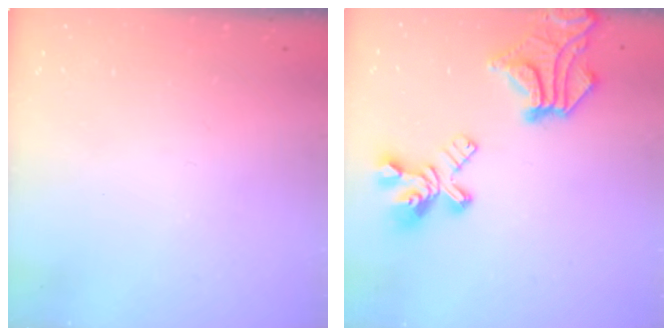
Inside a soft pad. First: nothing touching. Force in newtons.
{"total": 14.7, "press": 14.4, "slide": 3.0}